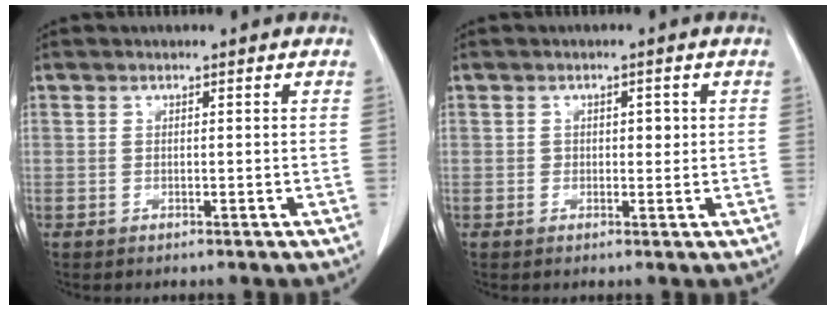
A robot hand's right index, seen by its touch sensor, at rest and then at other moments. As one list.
[{"total": 0.7, "force": [0.2, 0.5, 0.5], "torque": [-0.004, 0.003, 0.005]}]